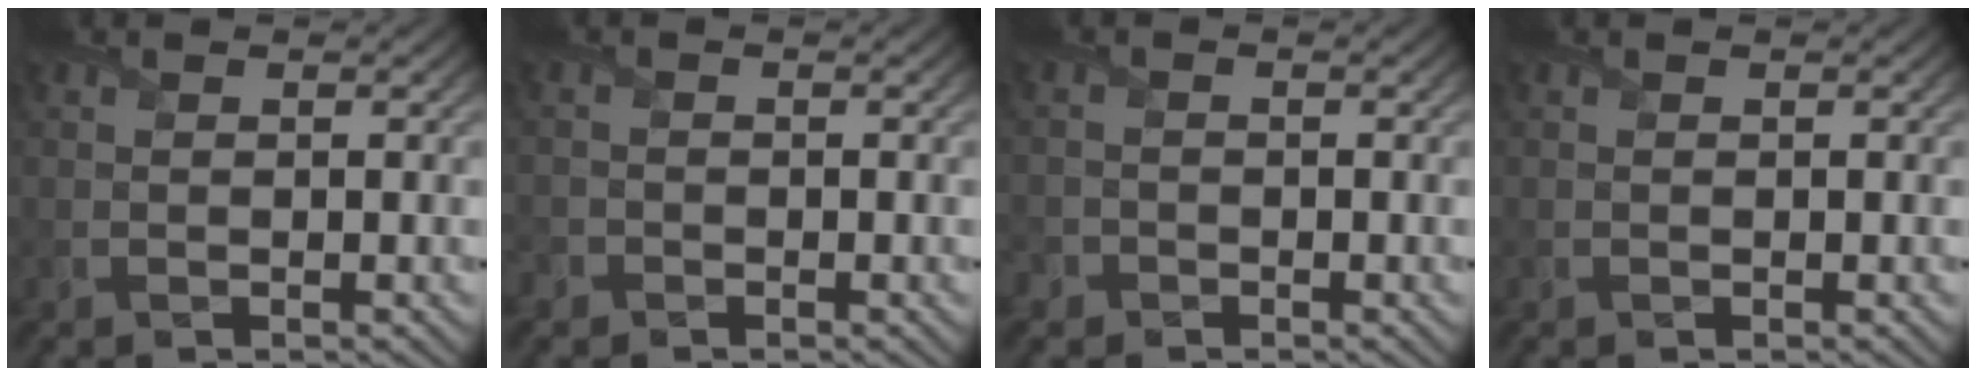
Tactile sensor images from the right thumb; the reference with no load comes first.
{"total": 1.2, "force": [-0.9, 0.8, 0.1], "torque": [0.000, -0.002, -0.022]}
{"total": 1.5, "force": [-1.1, 1.1, 0.1], "torque": [0.003, -0.002, -0.027]}
{"total": 0.0}